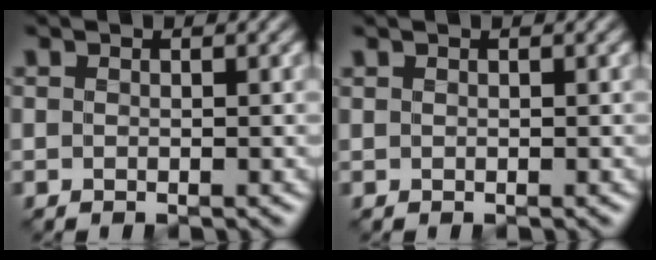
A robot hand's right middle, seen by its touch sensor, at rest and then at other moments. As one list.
[{"total": 0.0}]